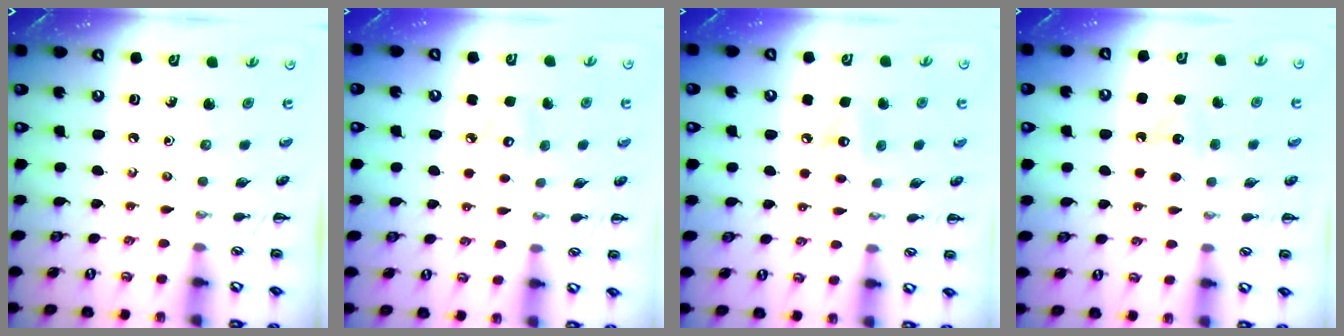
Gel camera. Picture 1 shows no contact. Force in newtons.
{"total": 3.9, "press": 3.8, "slide": 0.9}
{"total": 7.4, "press": 7.2, "slide": 1.3}
{"total": 7.3, "press": 7.1, "slide": 1.7}